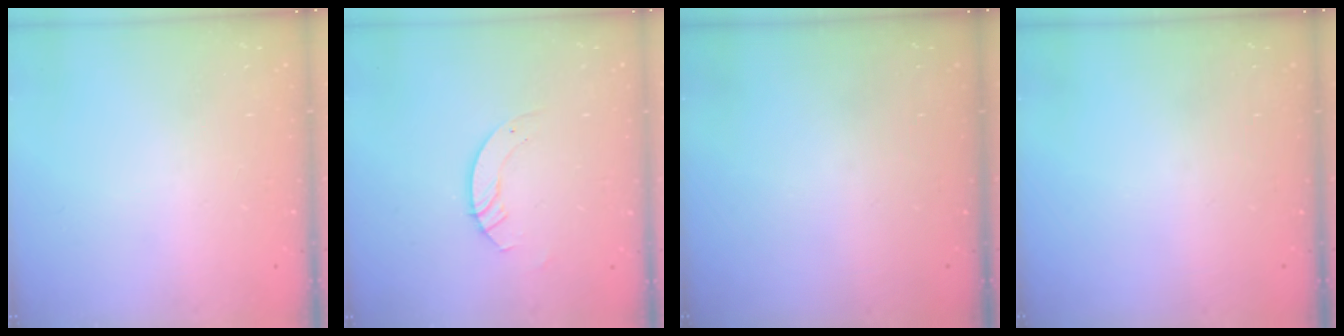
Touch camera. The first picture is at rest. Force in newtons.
{"total": 3.5, "press": 3.5, "slide": 0.3}
{"total": 0.0}
{"total": 0.0}